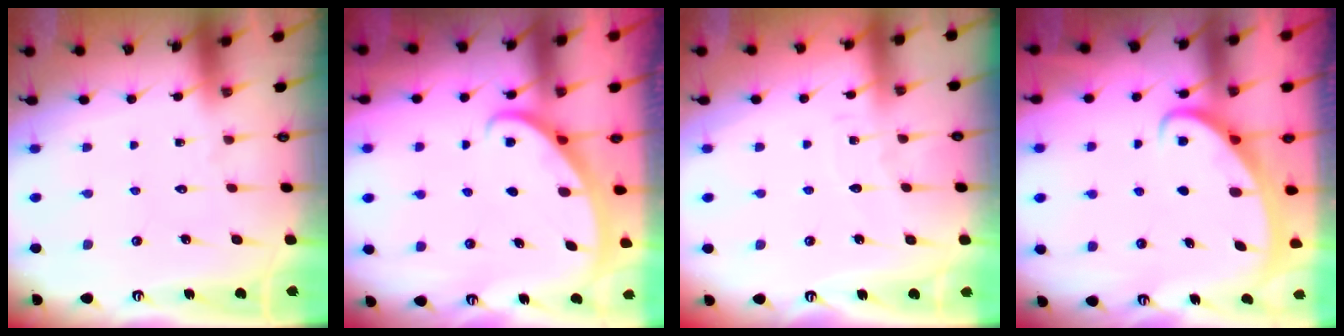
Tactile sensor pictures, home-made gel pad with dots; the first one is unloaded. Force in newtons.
{"total": 2.5, "press": 2.5, "slide": 0.2}
{"total": 2.1, "press": 2.1, "slide": 0.2}
{"total": 2.3, "press": 2.3, "slide": 0.3}